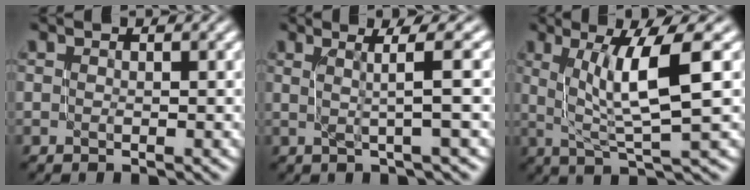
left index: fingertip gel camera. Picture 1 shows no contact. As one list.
[{"total": 3.6, "force": [0.9, 0.4, 3.5], "torque": [-0.054, 0.013, 0.013]}, {"total": 6.8, "force": [1.7, 1.3, 6.4], "torque": [-0.095, 0.000, 0.032]}]